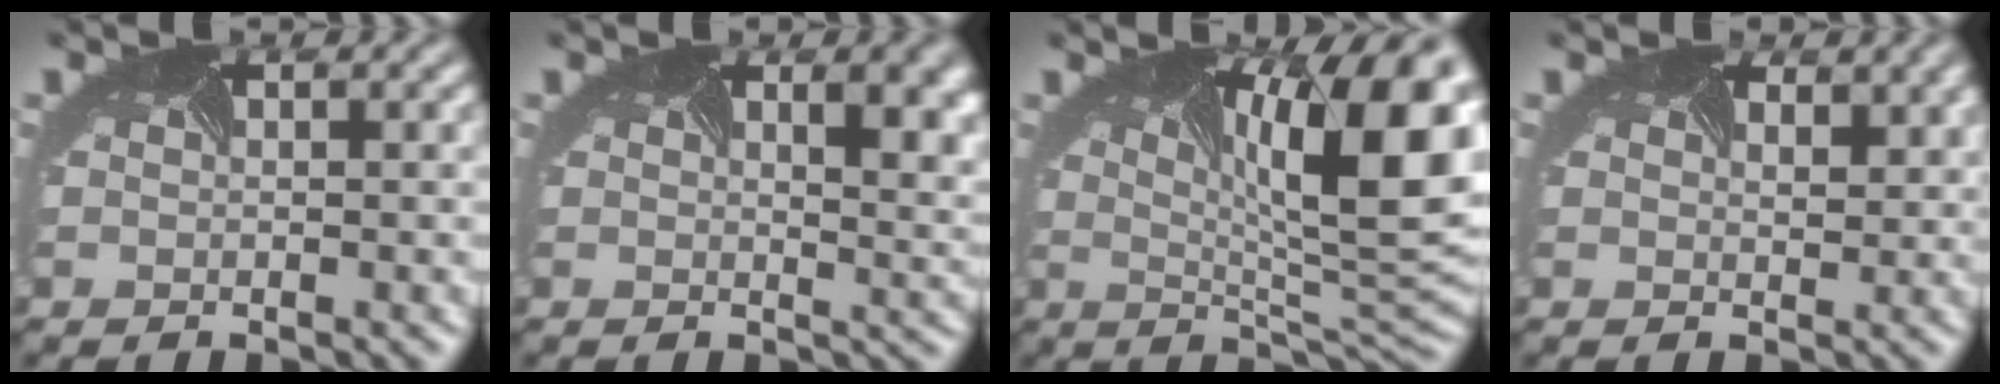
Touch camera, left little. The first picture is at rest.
{"total": 6.9, "force": [2.3, 3.5, 5.5], "torque": [-0.040, 0.016, 0.027]}
{"total": 14.3, "force": [2.8, 4.6, 13.2], "torque": [-0.153, 0.007, 0.041]}
{"total": 2.5, "force": [1.7, 1.2, 1.3], "torque": [-0.009, 0.004, 0.009]}